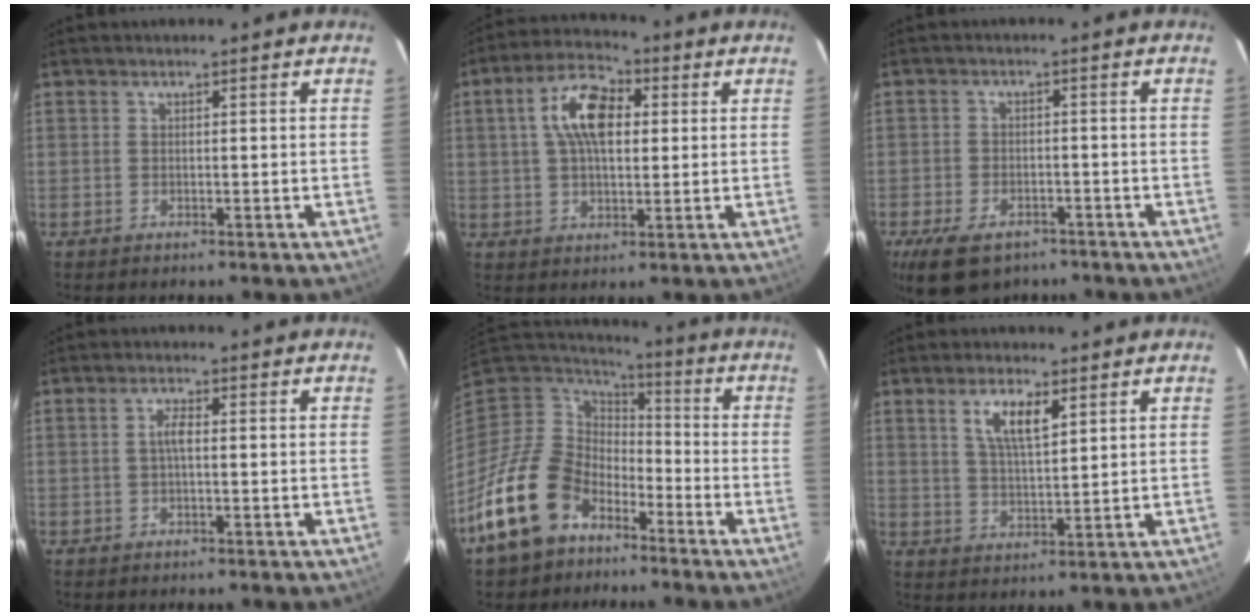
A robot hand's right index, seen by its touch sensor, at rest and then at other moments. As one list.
[{"total": 10.5, "force": [2.3, 5.5, 8.7], "torque": [-0.159, 0.025, 0.037]}, {"total": 11.0, "force": [-7.3, 6.1, 5.6], "torque": [-0.132, -0.013, -0.115]}, {"total": 2.1, "force": [-0.1, 0.6, 2.0], "torque": [-0.040, 0.005, -0.003]}, {"total": 16.4, "force": [-10.3, 10.8, 6.8], "torque": [-0.163, 0.007, -0.174]}, {"total": 6.3, "force": [3.2, 1.8, 5.2], "torque": [-0.095, 0.001, 0.061]}]